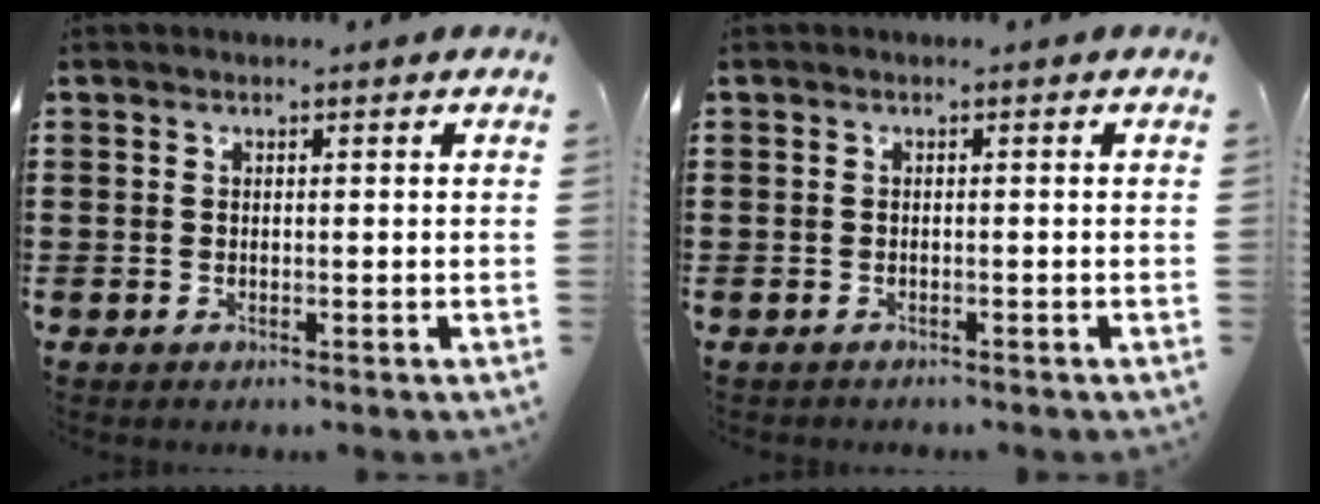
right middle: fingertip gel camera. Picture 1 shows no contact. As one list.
[{"total": 0.6, "force": [-0.6, 0.0, -0.1], "torque": [-0.001, -0.001, -0.012]}]